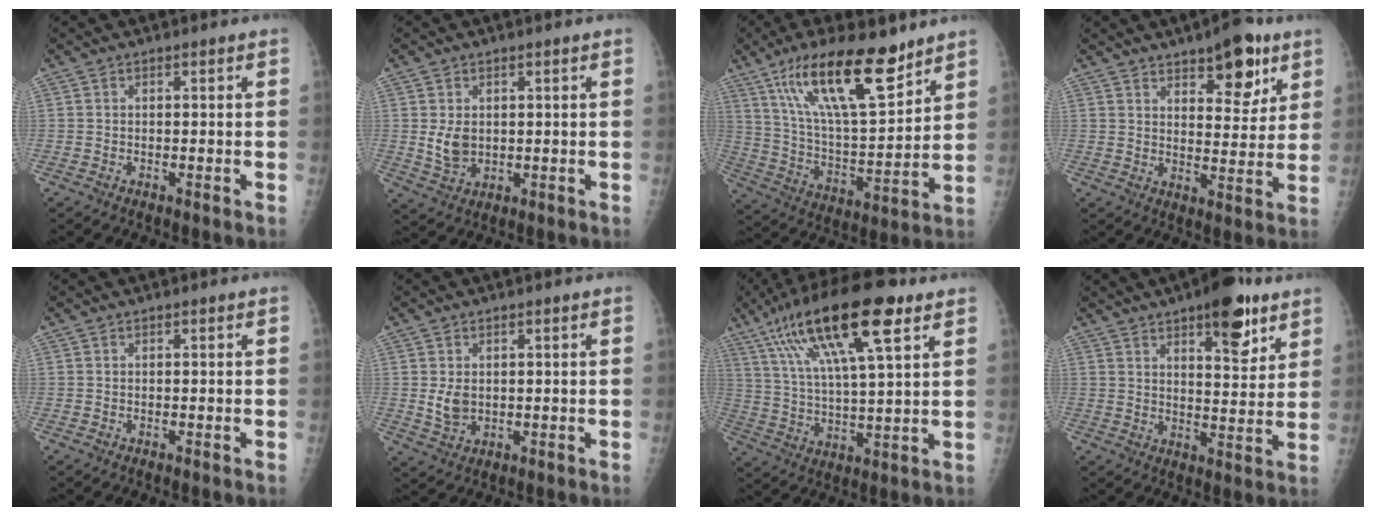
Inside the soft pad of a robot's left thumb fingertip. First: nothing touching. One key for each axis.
{"total": 4.5, "fx": 0.6, "fy": 3.2, "fz": 3.0, "tx": -0.042, "ty": -0.012, "tz": 0.022}
{"total": 20.0, "fx": 12.8, "fy": 6.0, "fz": 14.1, "tx": -0.219, "ty": -0.062, "tz": 0.233}
{"total": 11.5, "fx": 6.9, "fy": 4.8, "fz": 7.8, "tx": -0.076, "ty": -0.038, "tz": 0.100}
{"total": 0.0}
{"total": 3.6, "fx": 0.5, "fy": 2.6, "fz": 2.5, "tx": -0.038, "ty": -0.010, "tz": 0.018}
{"total": 20.4, "fx": 10.6, "fy": 5.3, "fz": 16.7, "tx": -0.296, "ty": -0.009, "tz": 0.185}
{"total": 12.4, "fx": 7.4, "fy": 4.6, "fz": 8.8, "tx": -0.093, "ty": -0.038, "tz": 0.103}